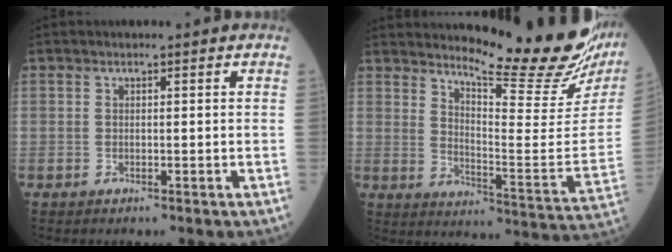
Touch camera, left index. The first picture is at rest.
{"total": 20.6, "force": [18.1, 1.4, 9.8], "torque": [-0.150, -0.111, 0.231]}